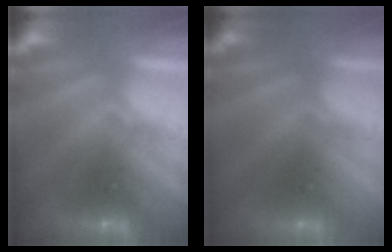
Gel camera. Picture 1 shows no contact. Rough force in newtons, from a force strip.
{"total": 2.4}